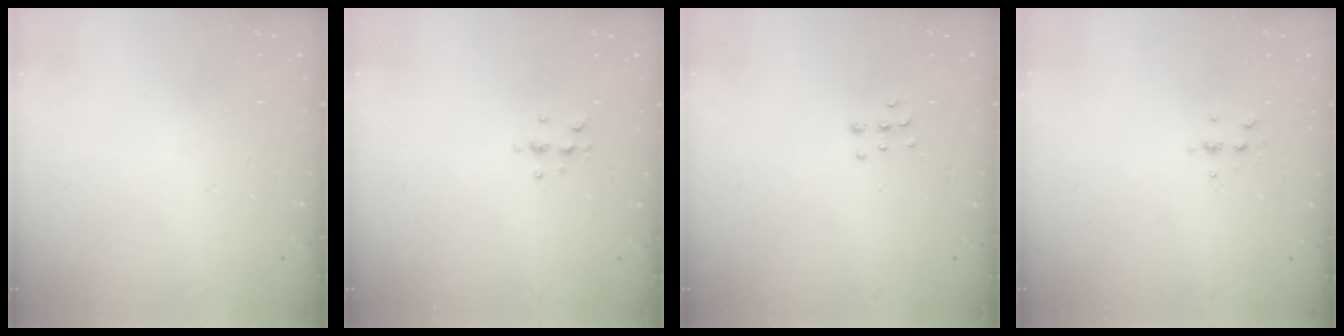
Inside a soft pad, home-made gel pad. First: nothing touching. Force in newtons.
{"total": 5.0, "press": 4.9, "slide": 0.9}
{"total": 5.8, "press": 5.8, "slide": 0.4}
{"total": 4.7, "press": 4.6, "slide": 1.0}